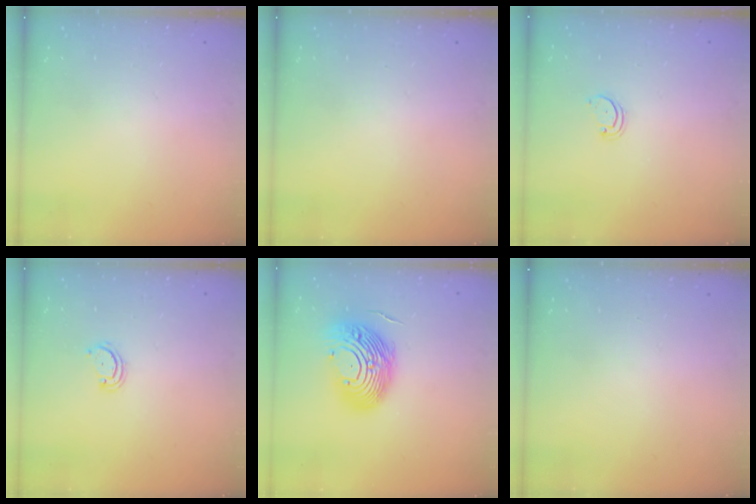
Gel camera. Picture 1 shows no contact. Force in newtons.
{"total": 0.0}
{"total": 2.2, "press": 2.2, "slide": 0.2}
{"total": 2.6, "press": 2.6, "slide": 0.3}
{"total": 15.5, "press": 14.6, "slide": 5.1}
{"total": 0.0}